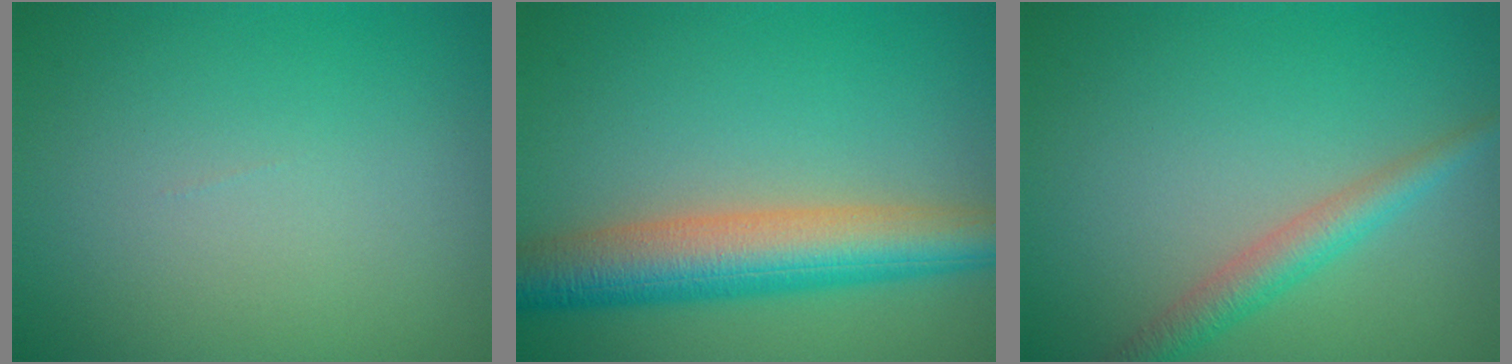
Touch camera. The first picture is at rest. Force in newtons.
{"total": 7.6, "press": 7.6, "slide": 0.2}
{"total": 2.7, "press": 2.7, "slide": 0.0}